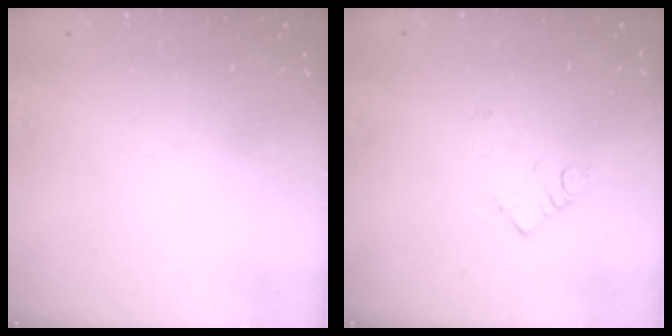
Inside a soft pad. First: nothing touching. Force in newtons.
{"total": 3.5, "press": 3.4, "slide": 0.6}